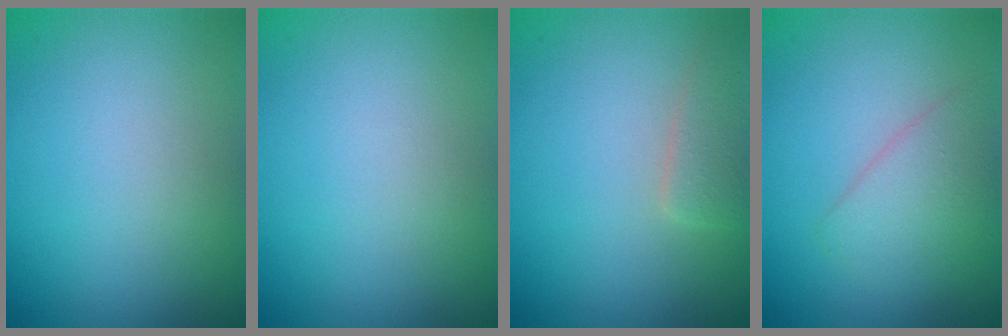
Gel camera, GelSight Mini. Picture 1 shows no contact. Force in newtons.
{"total": 0.0}
{"total": 2.0, "press": 2.0, "slide": 0.2}
{"total": 2.8, "press": 2.7, "slide": 0.2}